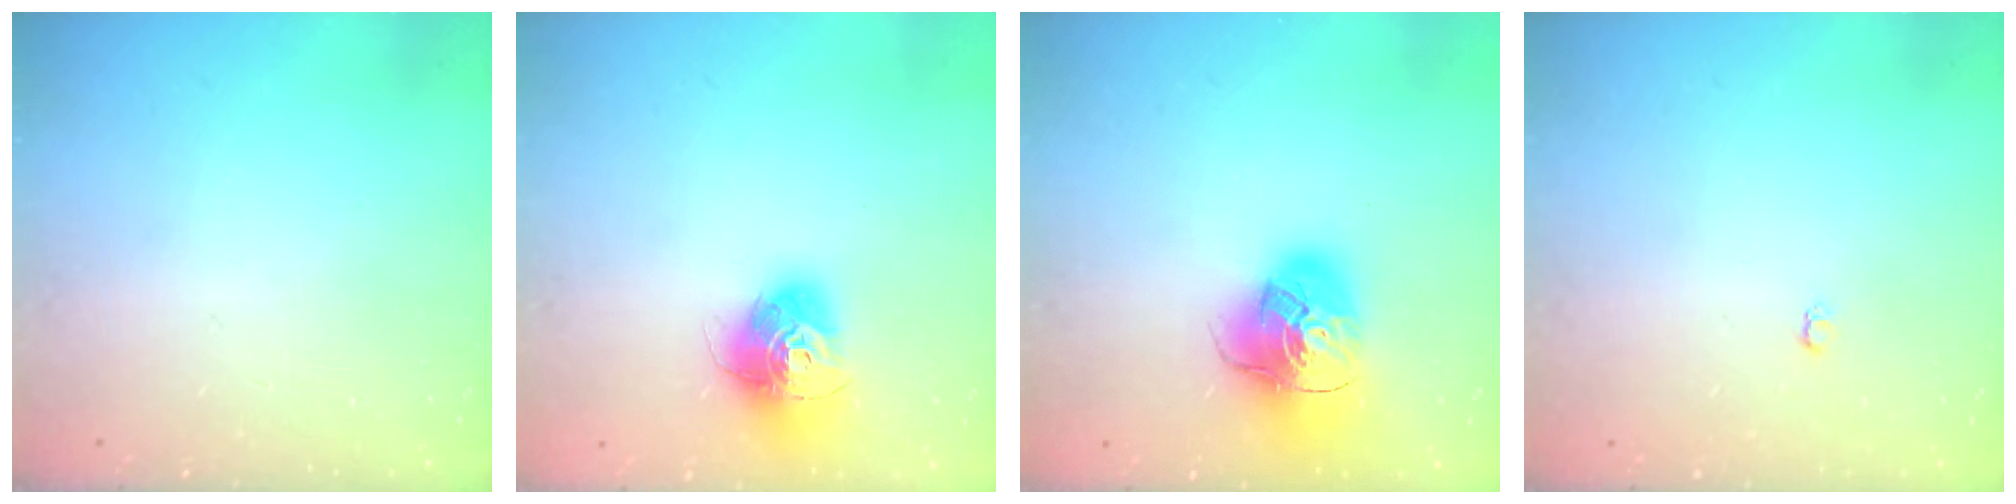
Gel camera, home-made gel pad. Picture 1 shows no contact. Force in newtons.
{"total": 14.1, "press": 14.1, "slide": 1.3}
{"total": 18.0, "press": 17.8, "slide": 2.8}
{"total": 2.6, "press": 2.6, "slide": 0.4}